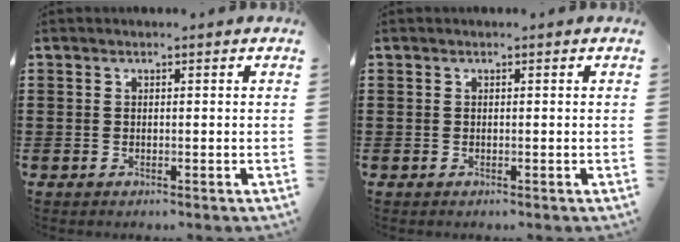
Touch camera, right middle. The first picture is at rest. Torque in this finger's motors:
{"motor_torque": [0.00, 0.00, 0.08, -0.01]}